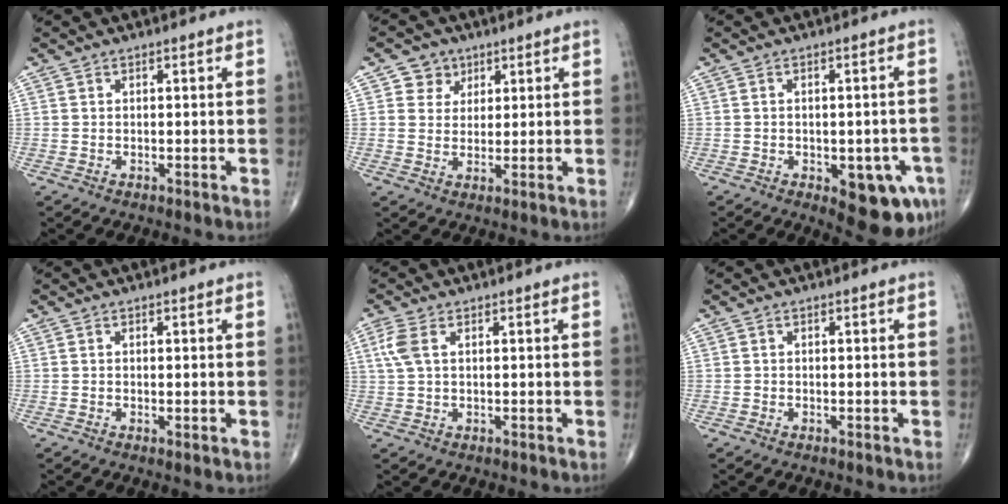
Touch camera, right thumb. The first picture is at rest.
{"total": 4.5, "force": [2.2, 3.9, 0.5], "torque": [0.016, -0.007, 0.033]}
{"total": 10.8, "force": [-4.3, 4.8, 8.7], "torque": [-0.075, 0.010, -0.044]}
{"total": 0.5, "force": [-0.1, 0.1, 0.5], "torque": [-0.011, -0.004, 0.000]}
{"total": 3.8, "force": [1.2, 1.8, 3.1], "torque": [-0.089, 0.015, 0.029]}
{"total": 0.0}